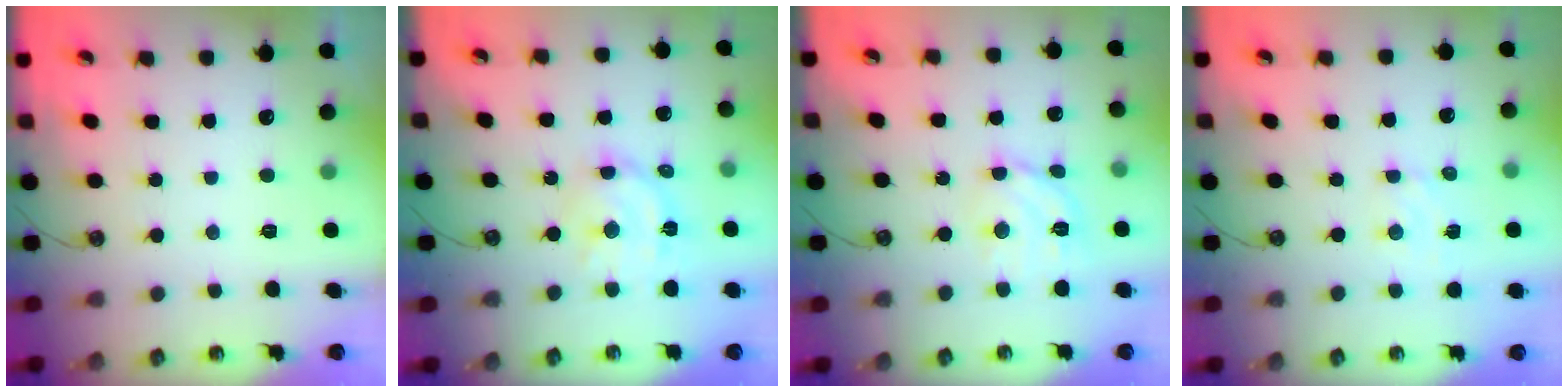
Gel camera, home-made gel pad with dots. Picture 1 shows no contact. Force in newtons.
{"total": 12.6, "press": 12.6, "slide": 1.0}
{"total": 11.7, "press": 11.5, "slide": 1.7}
{"total": 3.2, "press": 3.2, "slide": 0.5}